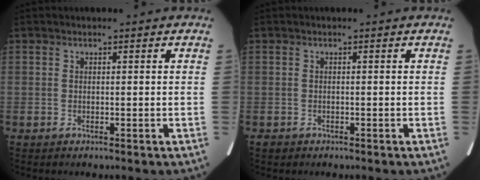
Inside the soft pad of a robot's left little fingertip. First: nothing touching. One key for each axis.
{"total": 0.7, "fx": -0.5, "fy": 0.5, "fz": 0.1, "tx": -0.008, "ty": 0.002, "tz": -0.007}